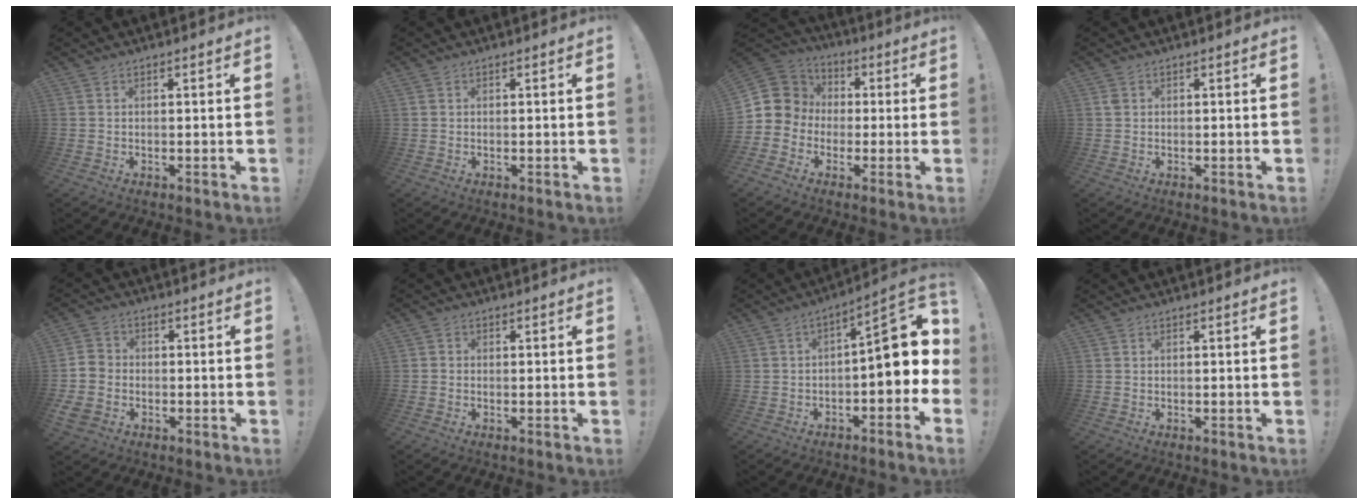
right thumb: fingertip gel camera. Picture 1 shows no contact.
{"total": 0.0}
{"total": 9.3, "force": [0.1, 9.0, 2.4], "torque": [-0.040, 0.003, 0.010]}
{"total": 1.0, "force": [0.3, 0.7, 0.5], "torque": [-0.011, 0.003, 0.006]}
{"total": 6.5, "force": [-3.1, 5.1, 2.5], "torque": [-0.046, 0.020, -0.058]}
{"total": 0.9, "force": [-0.5, 0.7, 0.4], "torque": [-0.006, 0.003, -0.009]}
{"total": 12.3, "force": [-0.2, 4.4, 11.5], "torque": [-0.155, 0.004, -0.006]}
{"total": 0.0}